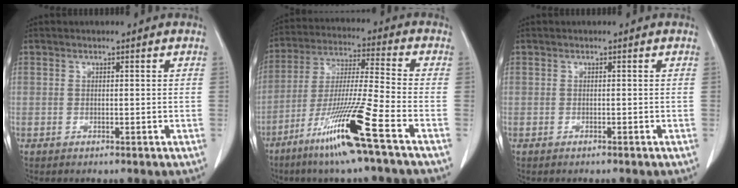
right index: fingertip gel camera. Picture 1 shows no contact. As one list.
[{"total": 14.4, "force": [-8.0, -1.5, 11.9], "torque": [-0.237, -0.037, -0.154]}, {"total": 0.0}]